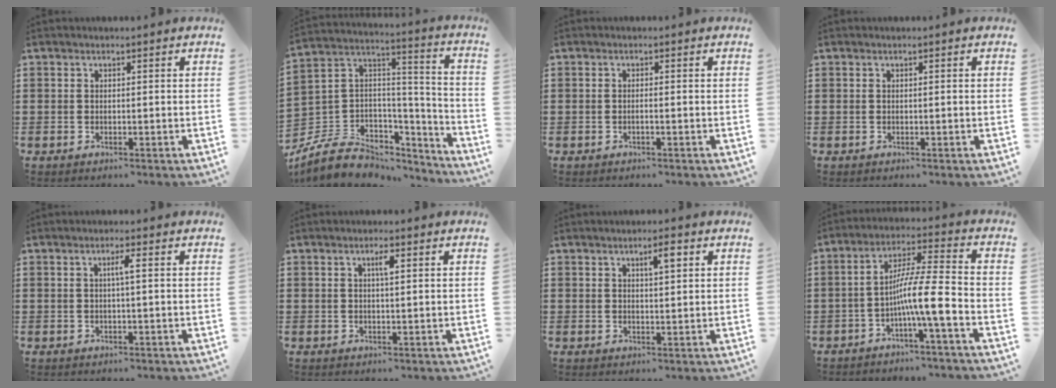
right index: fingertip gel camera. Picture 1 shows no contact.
{"total": 8.4, "force": [-5.3, 6.0, 2.4], "torque": [-0.060, 0.009, -0.094]}
{"total": 0.7, "force": [-0.3, -0.1, 0.6], "torque": [-0.011, -0.002, -0.006]}
{"total": 0.0}
{"total": 2.0, "force": [0.2, -0.1, 2.0], "torque": [-0.038, 0.000, 0.000]}
{"total": 1.9, "force": [0.7, 0.3, 1.8], "torque": [-0.028, 0.001, 0.007]}
{"total": 3.0, "force": [1.3, 0.7, 2.6], "torque": [-0.036, 0.001, 0.016]}
{"total": 9.5, "force": [-3.3, 0.7, 8.9], "torque": [-0.159, -0.003, -0.061]}